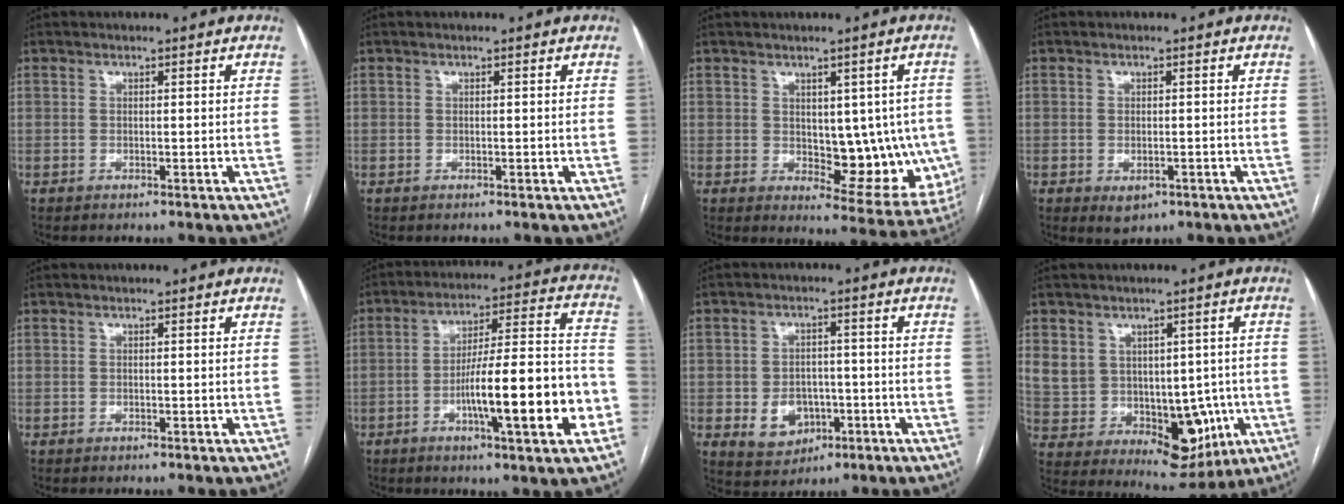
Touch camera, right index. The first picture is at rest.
{"total": 0.0}
{"total": 11.1, "force": [0.0, 5.7, 9.5], "torque": [-0.097, 0.003, 0.016]}
{"total": 2.6, "force": [-1.1, 1.5, 1.8], "torque": [-0.028, -0.003, -0.004]}
{"total": 0.0}
{"total": 17.6, "force": [-5.6, 1.8, 16.6], "torque": [-0.244, 0.013, -0.082]}
{"total": 6.5, "force": [-1.9, 5.2, 3.5], "torque": [-0.058, 0.008, -0.018]}
{"total": 14.5, "force": [0.9, 12.4, 7.3], "torque": [-0.130, 0.047, 0.062]}